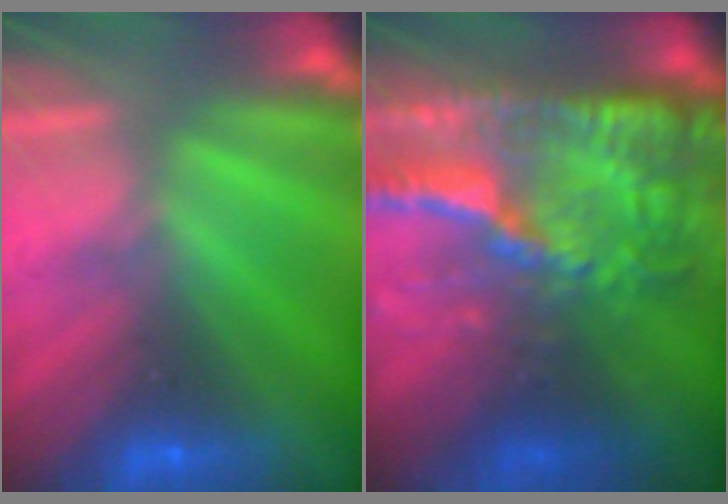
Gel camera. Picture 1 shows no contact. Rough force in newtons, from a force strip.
{"total": 6.1}